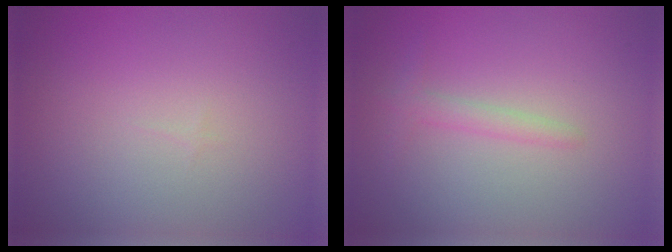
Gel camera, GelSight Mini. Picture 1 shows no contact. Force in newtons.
{"total": 1.5, "press": 1.5, "slide": 0.1}